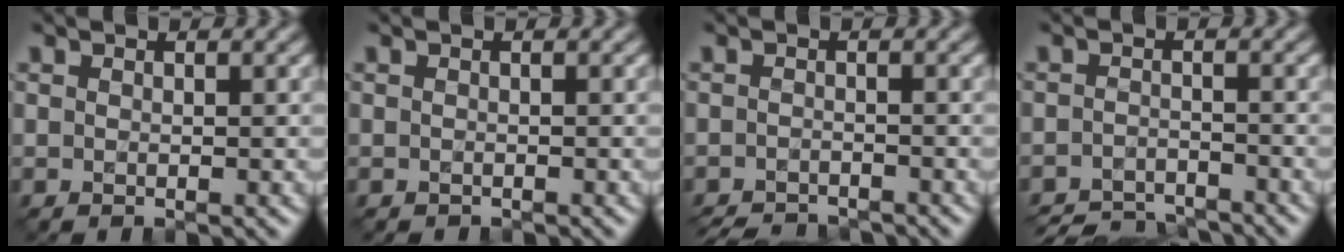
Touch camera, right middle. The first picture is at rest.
{"total": 0.0}
{"total": 4.2, "force": [-4.1, 0.5, 0.7], "torque": [-0.012, -0.008, -0.065]}
{"total": 5.5, "force": [-5.3, 0.9, 1.1], "torque": [-0.012, -0.012, -0.089]}